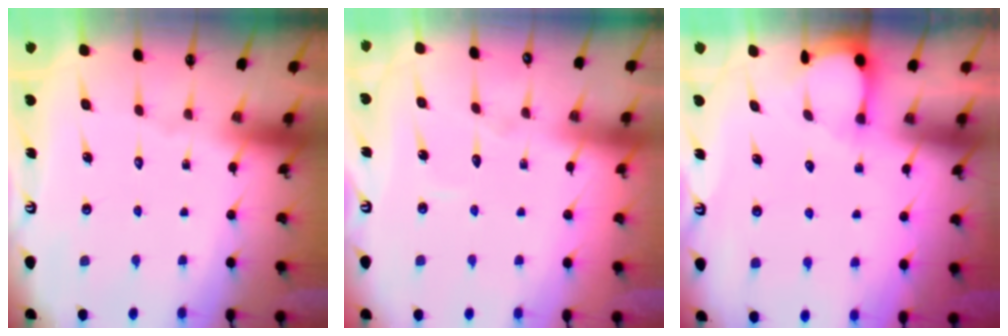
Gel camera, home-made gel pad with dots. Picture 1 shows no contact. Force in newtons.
{"total": 3.2, "press": 3.1, "slide": 0.3}
{"total": 2.4, "press": 2.3, "slide": 0.4}